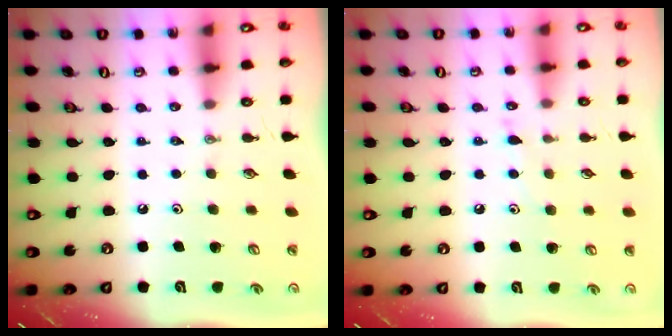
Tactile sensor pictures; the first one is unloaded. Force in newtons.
{"total": 4.7, "press": 4.7, "slide": 0.6}